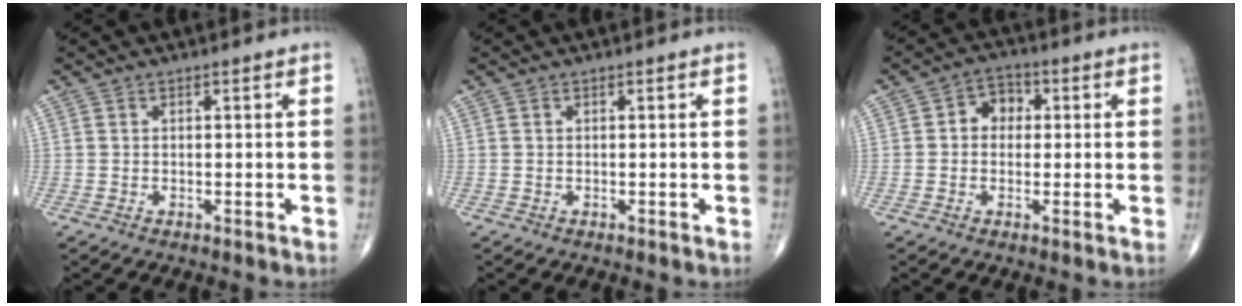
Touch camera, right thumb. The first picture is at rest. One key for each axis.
{"total": 0.0}
{"total": 5.1, "fx": 0.5, "fy": 4.1, "fz": 2.9, "tx": -0.019, "ty": 0.015, "tz": -0.001}